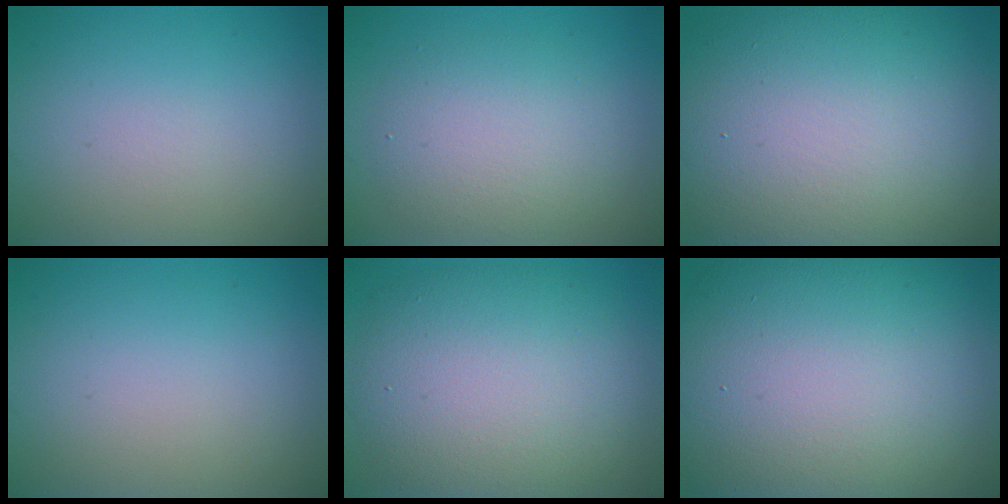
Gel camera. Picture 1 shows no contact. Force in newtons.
{"total": 4.4, "press": 4.4, "slide": 0.3}
{"total": 16.8, "press": 16.7, "slide": 1.1}
{"total": 0.0}
{"total": 10.2, "press": 10.2, "slide": 0.5}
{"total": 19.4, "press": 19.4, "slide": 0.6}